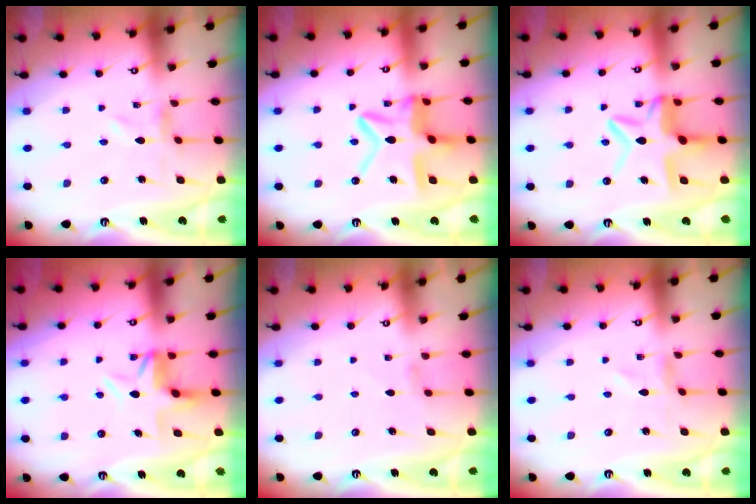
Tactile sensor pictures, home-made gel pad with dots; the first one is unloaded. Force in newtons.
{"total": 14.3, "press": 14.3, "slide": 1.2}
{"total": 11.8, "press": 11.7, "slide": 1.1}
{"total": 7.0, "press": 6.7, "slide": 2.0}
{"total": 0.7, "press": 0.6, "slide": 0.3}
{"total": 1.2, "press": 1.2, "slide": 0.2}